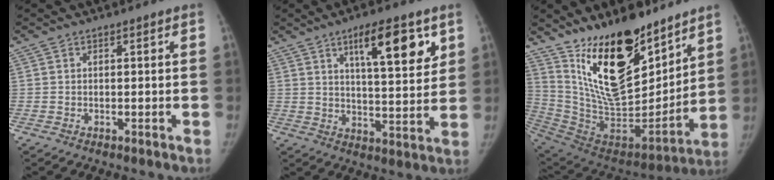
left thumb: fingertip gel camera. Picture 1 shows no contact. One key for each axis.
{"total": 13.4, "fx": 6.6, "fy": 4.1, "fz": 10.9, "tx": -0.136, "ty": -0.032, "tz": 0.101}
{"total": 26.0, "fx": 16.1, "fy": 11.4, "fz": 17.0, "tx": -0.242, "ty": -0.102, "tz": 0.287}